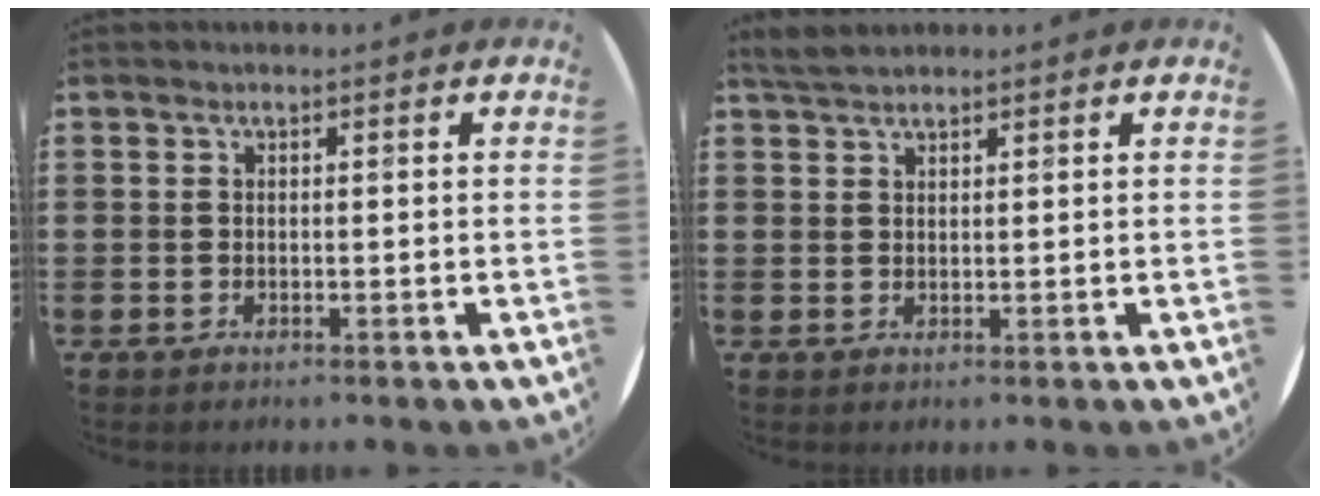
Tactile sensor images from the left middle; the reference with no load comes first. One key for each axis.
{"total": 2.3, "fx": 2.1, "fy": 0.5, "fz": 0.9, "tx": -0.022, "ty": 0.004, "tz": 0.040}